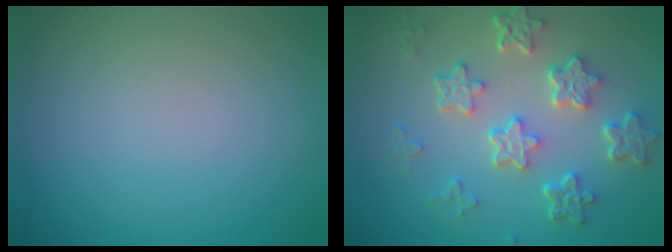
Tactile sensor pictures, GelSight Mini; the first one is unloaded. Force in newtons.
{"total": 5.6, "press": 4.3, "slide": 3.6}